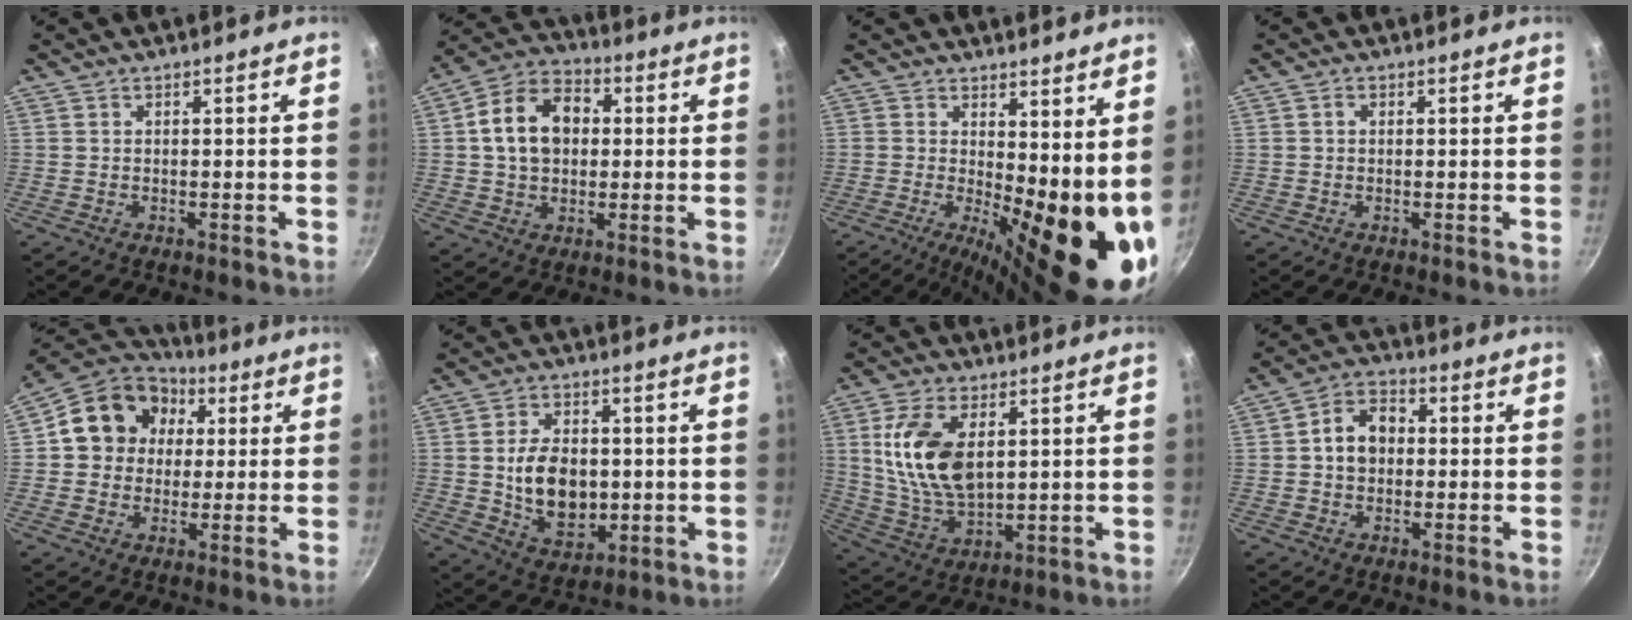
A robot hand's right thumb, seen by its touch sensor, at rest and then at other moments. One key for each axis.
{"total": 12.9, "fx": 1.6, "fy": 9.6, "fz": 8.4, "tx": -0.118, "ty": 0.024, "tz": 0.013}
{"total": 17.5, "fx": 0.5, "fy": 6.5, "fz": 16.3, "tx": -0.192, "ty": -0.026, "tz": 0.017}
{"total": 0.9, "fx": 0.2, "fy": 0.7, "fz": 0.5, "tx": -0.007, "ty": 0.005, "tz": 0.001}
{"total": 14.6, "fx": 2.9, "fy": 12.7, "fz": 6.7, "tx": -0.083, "ty": 0.020, "tz": 0.031}
{"total": 13.0, "fx": -0.1, "fy": 8.9, "fz": 9.5, "tx": -0.131, "ty": -0.006, "tz": 0.006}
{"total": 15.0, "fx": 3.6, "fy": 8.5, "fz": 11.8, "tx": -0.213, "ty": -0.020, "tz": 0.079}
{"total": 8.2, "fx": 0.5, "fy": 6.3, "fz": 5.2, "tx": -0.056, "ty": 0.020, "tz": -0.005}